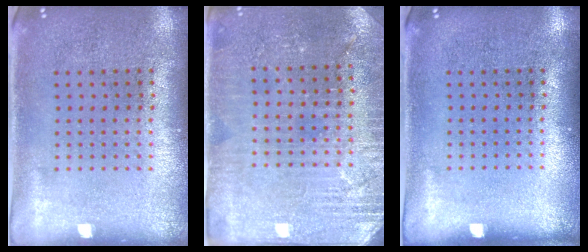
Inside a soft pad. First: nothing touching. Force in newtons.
{"total": 3.0, "press": 2.9, "slide": 0.5}
{"total": 0.0}